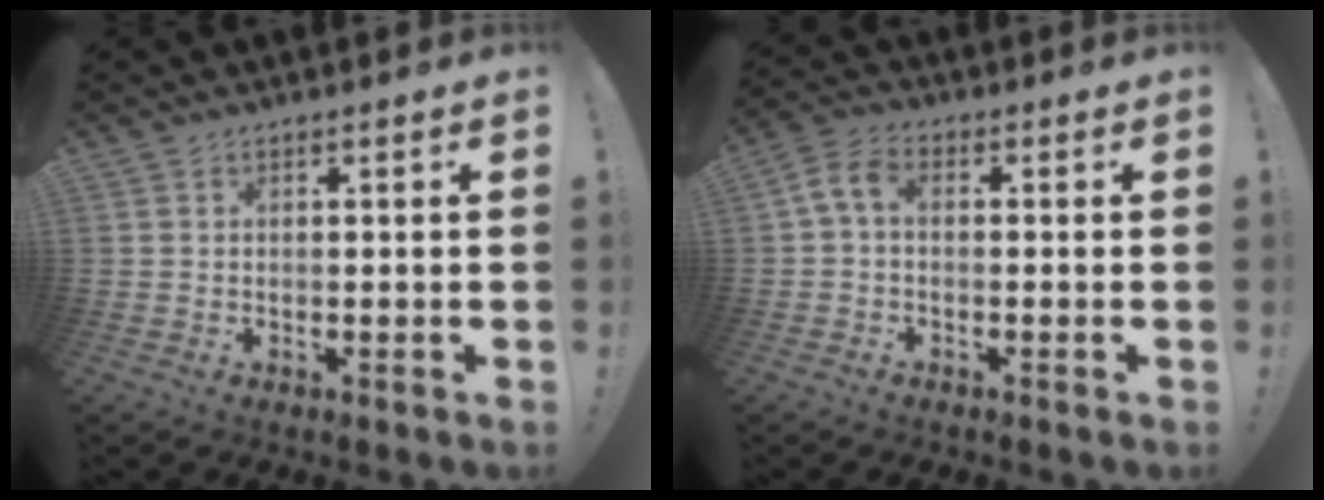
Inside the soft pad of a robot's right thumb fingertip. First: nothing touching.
{"total": 4.8, "force": [0.0, 2.8, 3.9], "torque": [-0.084, 0.003, 0.001]}